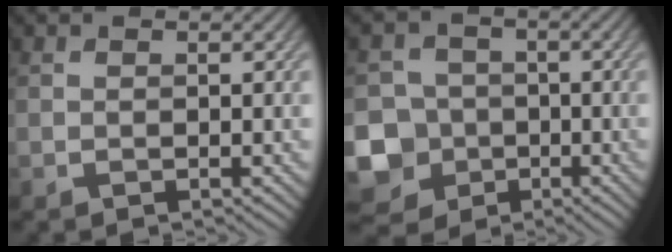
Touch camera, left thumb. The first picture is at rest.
{"total": 11.9, "force": [-4.4, 10.5, 3.3], "torque": [-0.117, -0.042, -0.099]}